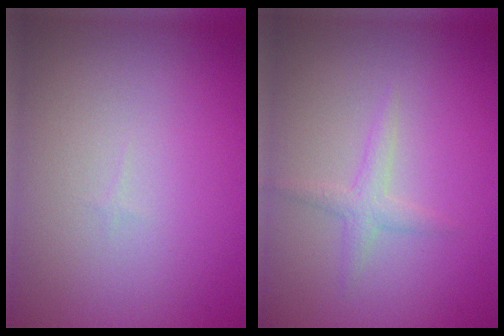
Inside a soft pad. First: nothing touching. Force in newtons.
{"total": 1.5, "press": 1.5, "slide": 0.1}